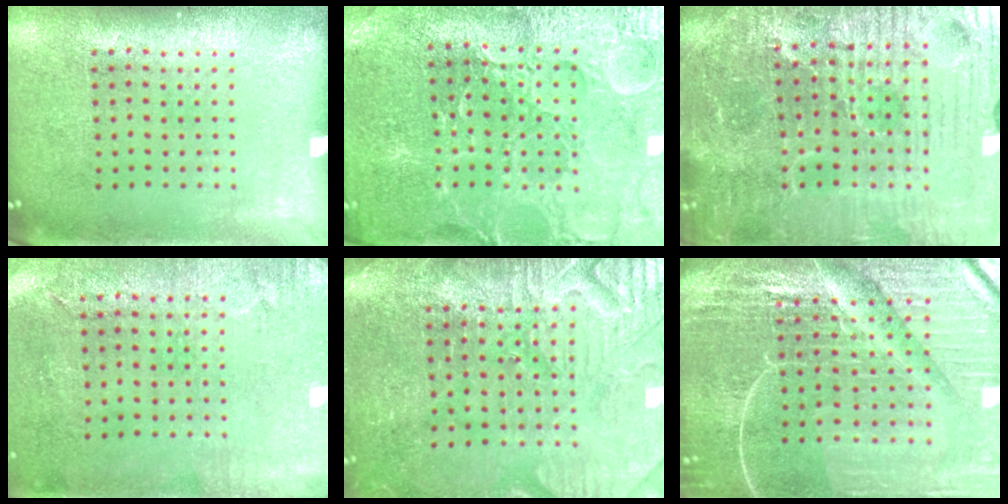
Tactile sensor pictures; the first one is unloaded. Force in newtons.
{"total": 3.4, "press": 3.4, "slide": 0.5}
{"total": 6.1, "press": 5.8, "slide": 2.0}
{"total": 2.9, "press": 2.4, "slide": 1.7}
{"total": 3.9, "press": 3.7, "slide": 1.2}
{"total": 6.4, "press": 5.7, "slide": 2.9}